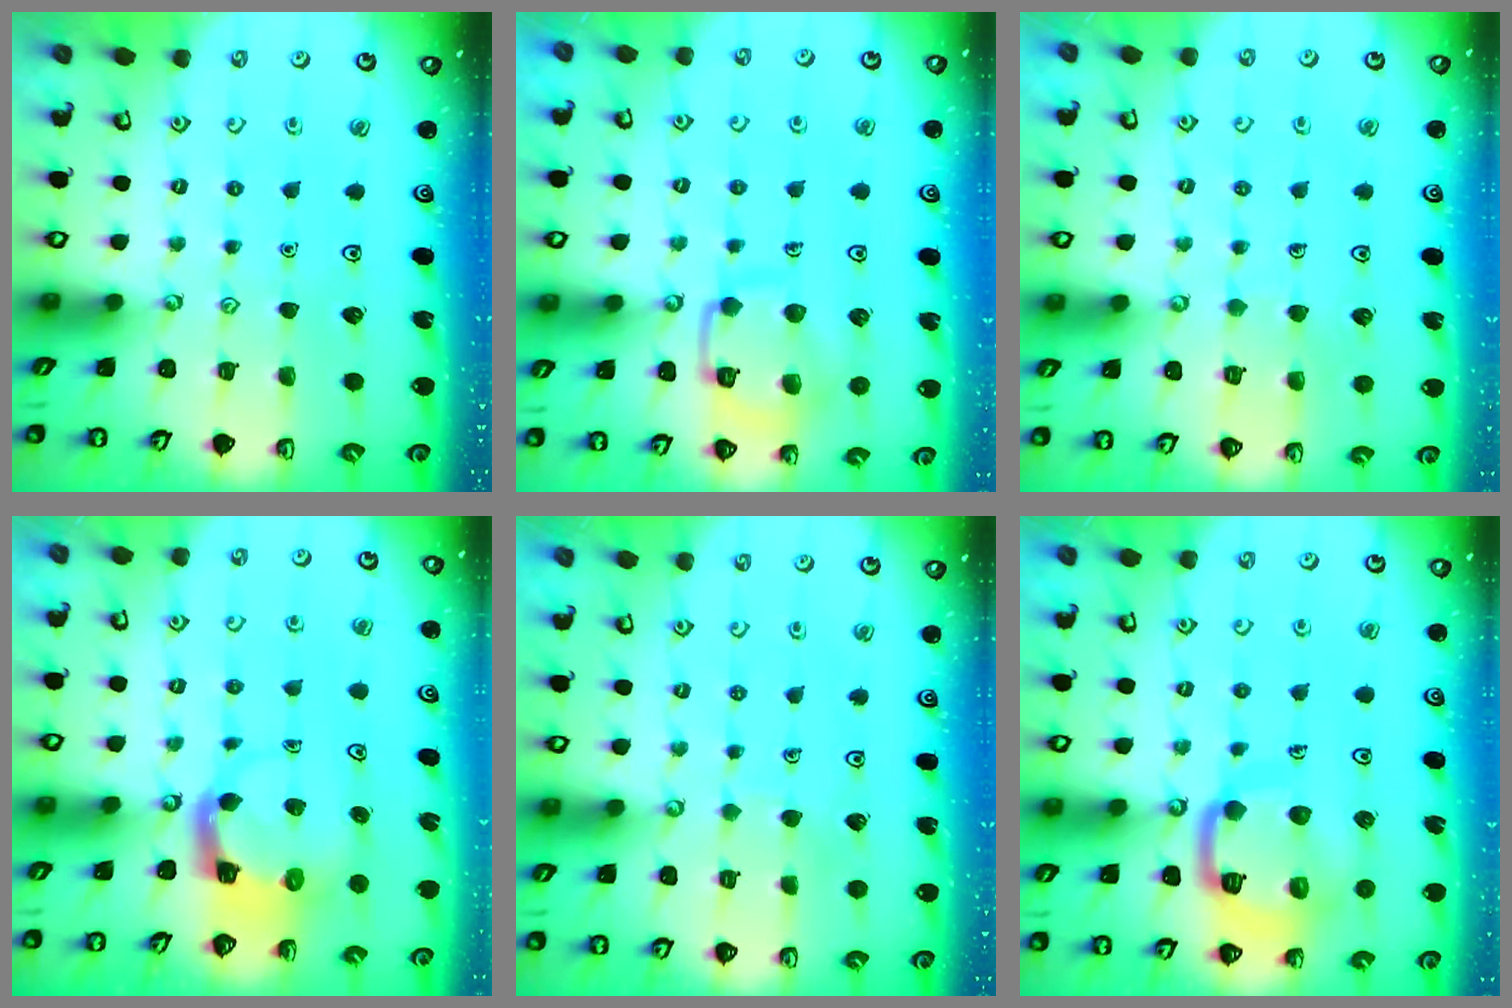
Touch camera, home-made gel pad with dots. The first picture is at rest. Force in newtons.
{"total": 12.2, "press": 12.2, "slide": 0.9}
{"total": 6.1, "press": 6.1, "slide": 0.4}
{"total": 3.6, "press": 3.6, "slide": 0.7}
{"total": 1.8, "press": 1.8, "slide": 0.0}
{"total": 15.4, "press": 15.3, "slide": 1.6}